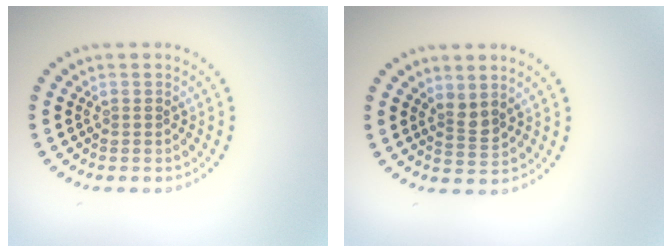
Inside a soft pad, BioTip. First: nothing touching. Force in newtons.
{"total": 1.7, "press": 1.4, "slide": 1.1}